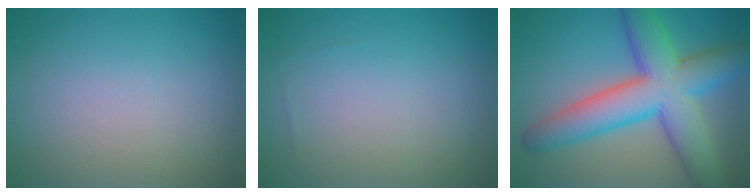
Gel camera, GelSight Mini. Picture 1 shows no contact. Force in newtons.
{"total": 0.0}
{"total": 10.1, "press": 10.1, "slide": 0.2}